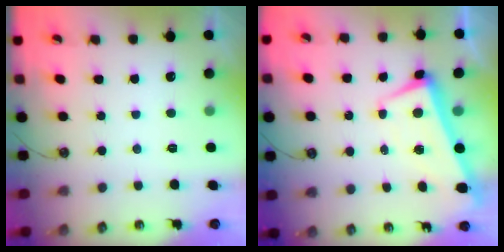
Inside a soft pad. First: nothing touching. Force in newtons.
{"total": 2.2, "press": 2.1, "slide": 0.7}